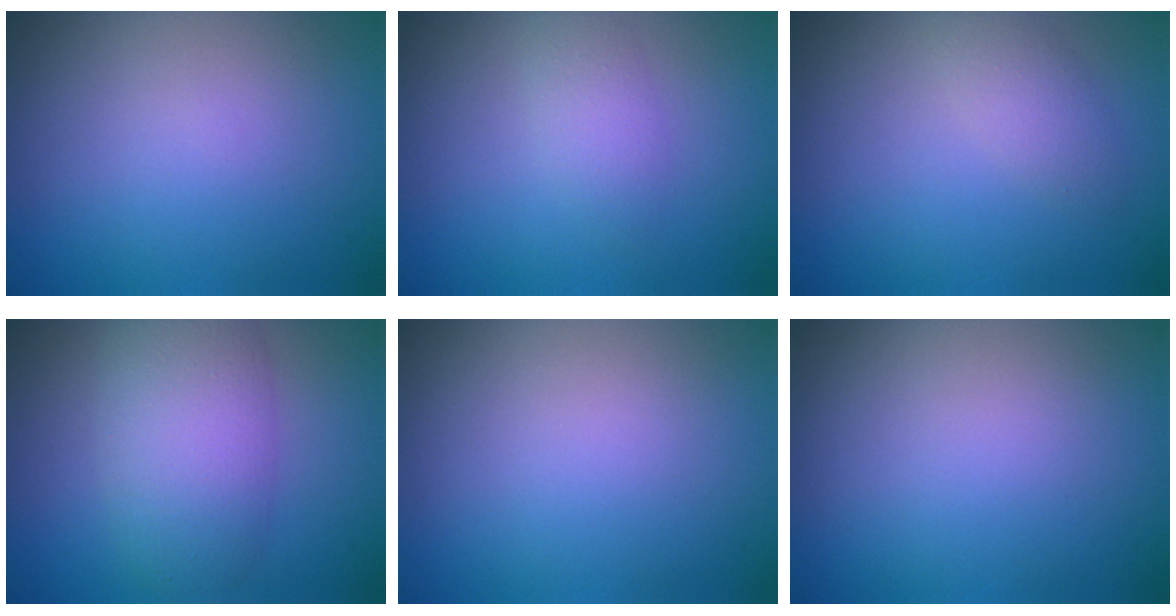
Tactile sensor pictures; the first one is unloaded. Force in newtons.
{"total": 1.8, "press": 1.8, "slide": 0.1}
{"total": 1.9, "press": 1.9, "slide": 0.1}
{"total": 6.1, "press": 6.1, "slide": 0.2}
{"total": 0.0}
{"total": 0.0}